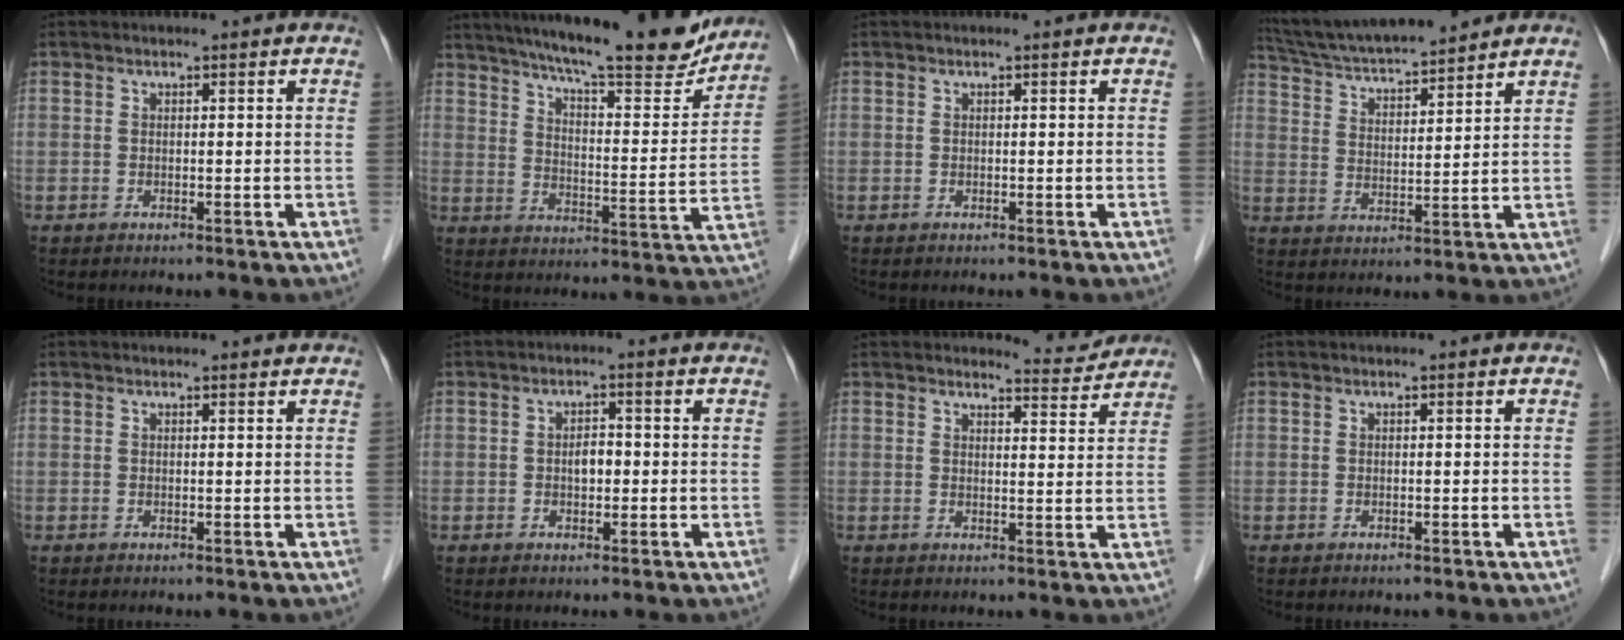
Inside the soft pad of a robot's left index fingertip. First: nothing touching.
{"total": 21.8, "force": [18.9, 2.8, 10.4], "torque": [-0.164, -0.019, 0.258]}
{"total": 0.0}
{"total": 14.7, "force": [13.4, 1.3, 5.8], "torque": [-0.110, 0.021, 0.231]}
{"total": 1.5, "force": [1.5, 0.1, 0.2], "torque": [-0.010, 0.003, 0.015]}
{"total": 2.3, "force": [-0.2, 1.3, 1.9], "torque": [-0.031, 0.005, -0.002]}
{"total": 3.9, "force": [3.8, 0.1, -0.6], "torque": [-0.001, -0.019, 0.047]}
{"total": 0.0}